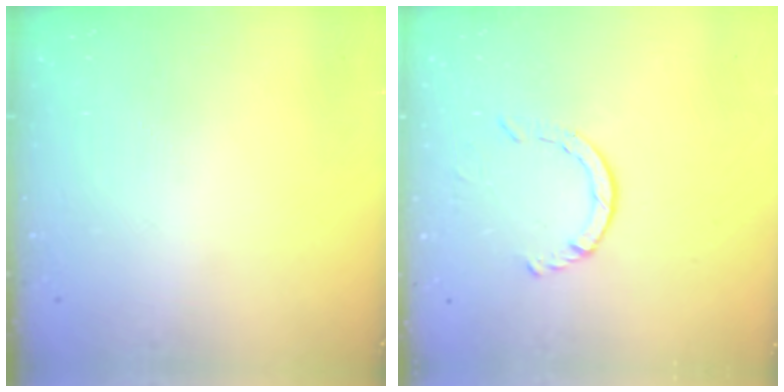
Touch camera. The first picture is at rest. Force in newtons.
{"total": 2.9, "press": 2.9, "slide": 0.4}